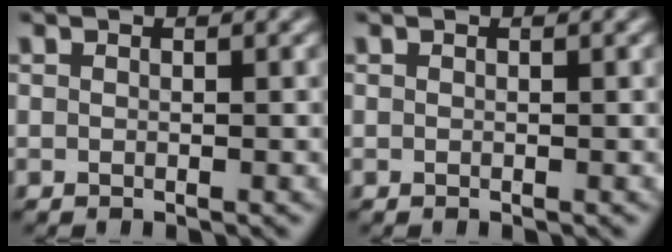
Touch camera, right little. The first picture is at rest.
{"total": 0.0}